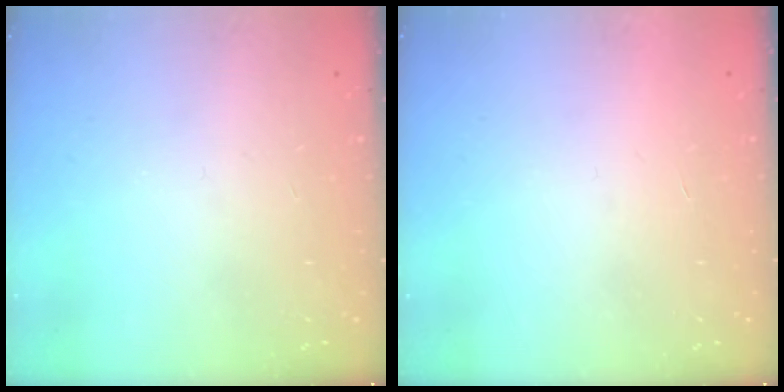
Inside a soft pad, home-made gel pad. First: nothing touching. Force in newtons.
{"total": 1.7, "press": 1.7, "slide": 0.1}